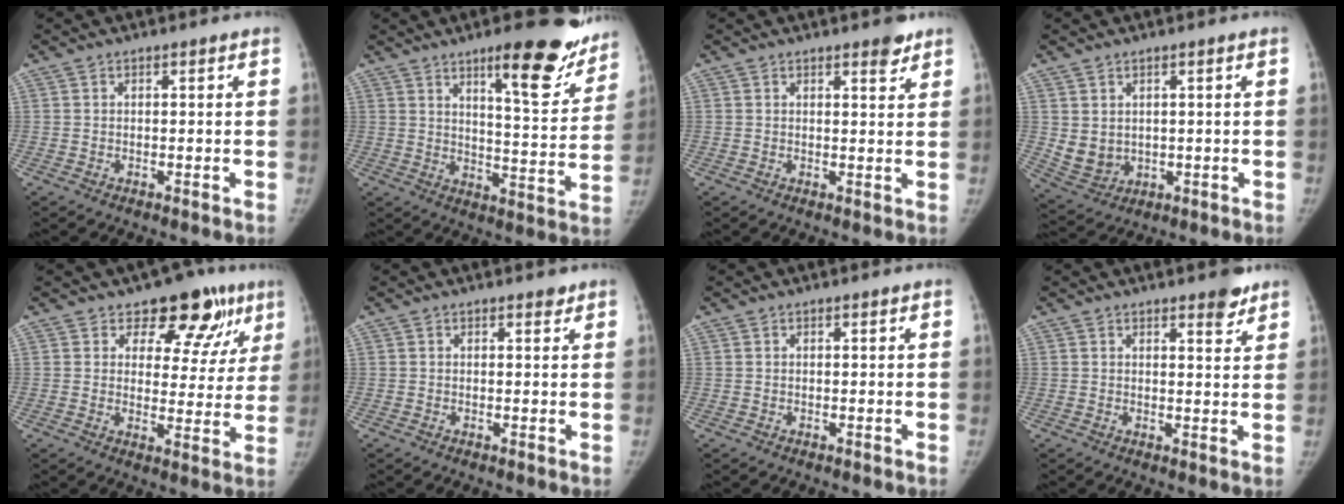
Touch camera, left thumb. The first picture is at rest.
{"total": 17.1, "force": [11.3, 4.5, 11.9], "torque": [-0.111, -0.072, 0.161]}
{"total": 3.0, "force": [2.2, 1.0, 1.8], "torque": [-0.012, -0.014, 0.027]}
{"total": 5.6, "force": [1.0, 4.6, 3.0], "torque": [-0.043, -0.015, 0.039]}
{"total": 12.6, "force": [8.1, 7.7, 5.8], "torque": [-0.009, -0.033, 0.096]}
{"total": 1.0, "force": [0.8, 0.5, 0.3], "torque": [0.003, -0.005, 0.006]}
{"total": 0.0}
{"total": 3.8, "force": [2.8, 1.3, 2.2], "torque": [-0.014, -0.018, 0.035]}